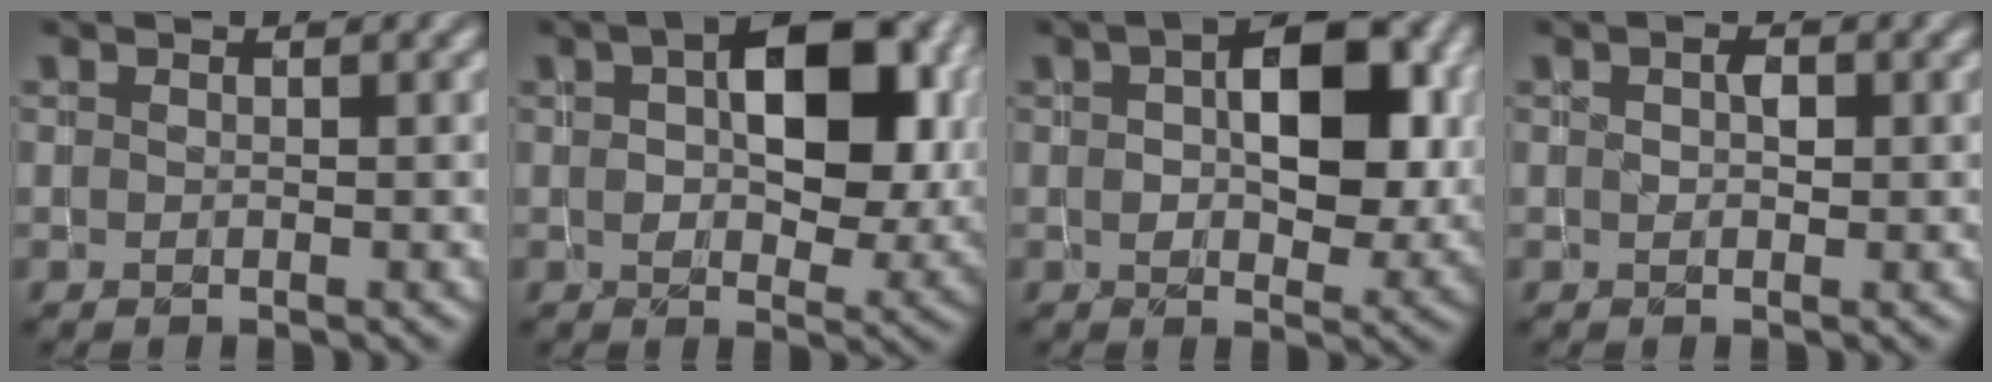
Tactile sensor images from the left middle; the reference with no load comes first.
{"total": 10.2, "force": [2.4, 6.0, 7.9], "torque": [-0.117, 0.006, 0.039]}
{"total": 9.0, "force": [1.8, 5.1, 7.1], "torque": [-0.110, 0.005, 0.027]}
{"total": 1.5, "force": [0.1, 0.9, 1.1], "torque": [-0.020, 0.001, 0.004]}